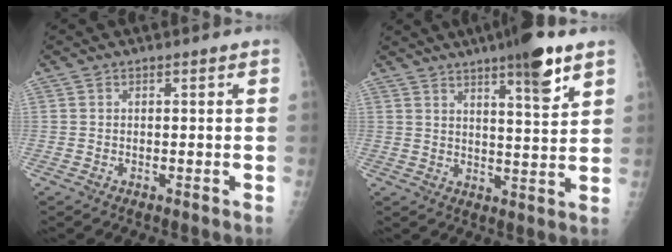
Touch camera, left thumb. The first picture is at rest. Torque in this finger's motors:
{"motor_torque": [1.36, 0.66, 0.72, -0.75, 0.19]}